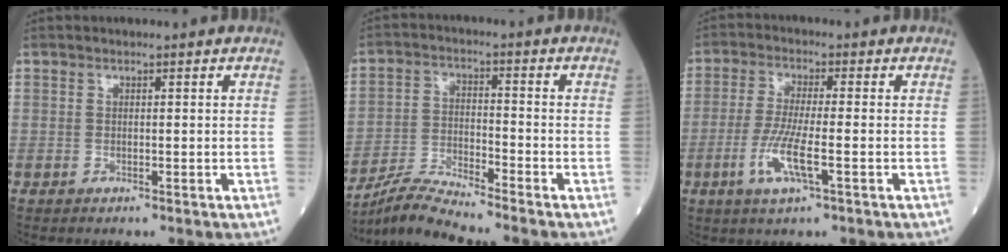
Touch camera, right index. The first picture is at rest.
{"total": 6.9, "force": [-6.6, -1.6, 1.1], "torque": [-0.033, -0.015, -0.128]}
{"total": 6.9, "force": [-2.4, 0.5, 6.5], "torque": [-0.134, -0.012, -0.048]}